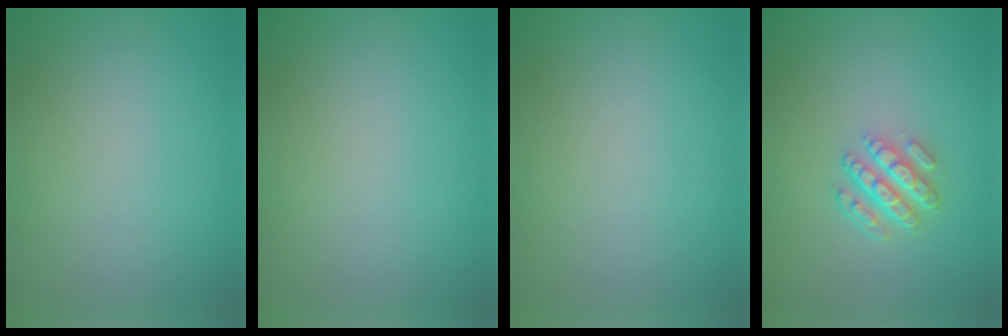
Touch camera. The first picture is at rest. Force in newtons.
{"total": 0.0}
{"total": 0.0}
{"total": 4.3, "press": 3.2, "slide": 2.9}